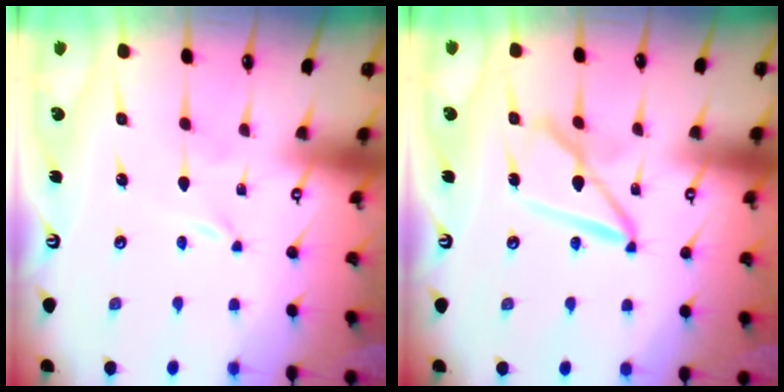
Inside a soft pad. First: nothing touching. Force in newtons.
{"total": 10.8, "press": 10.7, "slide": 1.0}